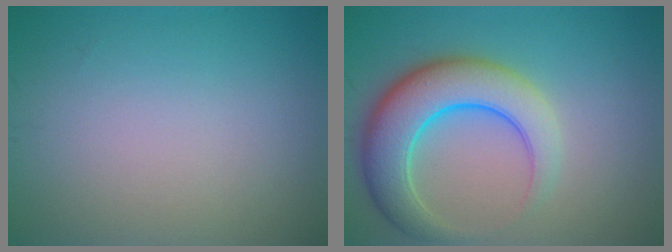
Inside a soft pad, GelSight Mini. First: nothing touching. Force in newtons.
{"total": 7.5, "press": 7.5, "slide": 0.3}